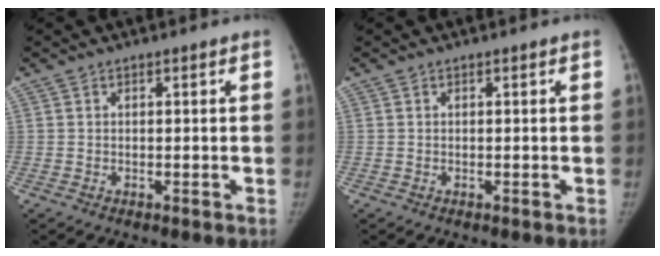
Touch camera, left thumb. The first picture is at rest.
{"total": 0.0}